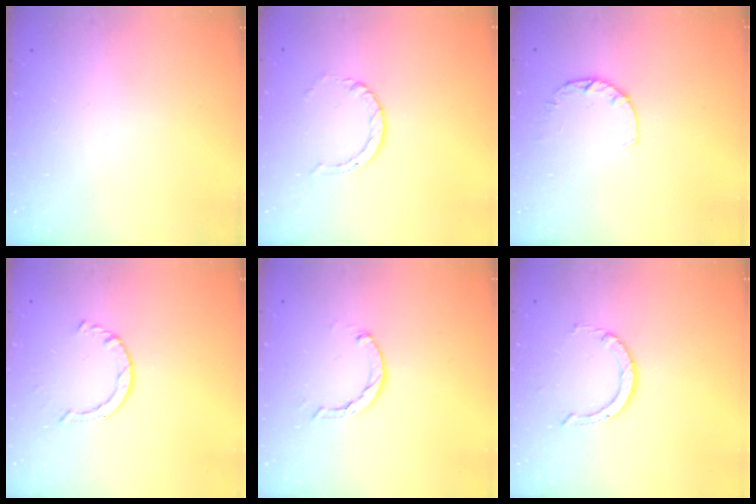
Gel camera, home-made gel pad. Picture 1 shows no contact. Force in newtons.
{"total": 3.8, "press": 3.7, "slide": 0.3}
{"total": 2.8, "press": 2.7, "slide": 0.5}
{"total": 2.2, "press": 2.2, "slide": 0.4}
{"total": 2.1, "press": 2.1, "slide": 0.3}
{"total": 3.0, "press": 3.0, "slide": 0.3}